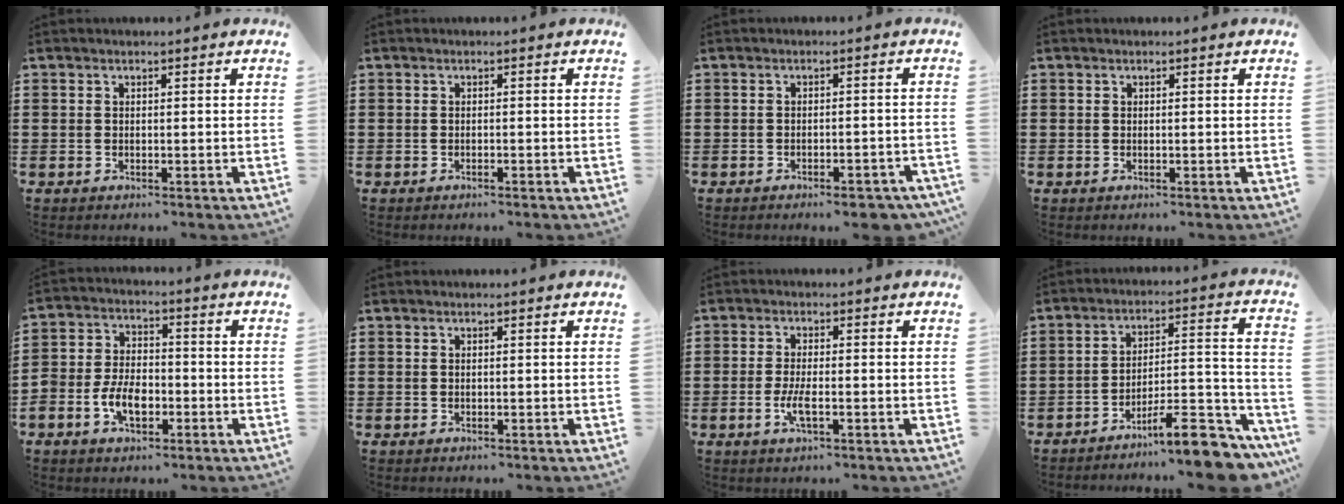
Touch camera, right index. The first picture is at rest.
{"total": 0.5, "force": [-0.5, 0.0, 0.1], "torque": [-0.003, -0.002, -0.010]}
{"total": 2.9, "force": [-2.6, 0.4, 1.3], "torque": [-0.019, 0.003, -0.049]}
{"total": 0.0}
{"total": 5.9, "force": [-2.5, 3.7, 3.8], "torque": [-0.088, 0.005, -0.049]}
{"total": 0.0}
{"total": 3.4, "force": [-1.1, 0.8, 3.1], "torque": [-0.067, -0.005, -0.023]}
{"total": 11.2, "force": [-9.2, 1.5, 6.2], "torque": [-0.080, 0.032, -0.170]}